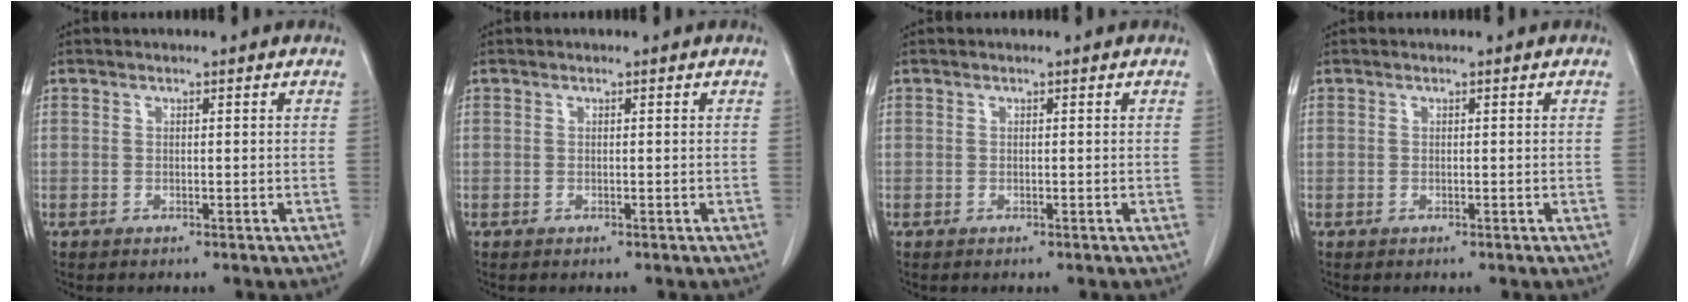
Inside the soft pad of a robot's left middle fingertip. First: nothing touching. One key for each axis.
{"total": 0.0}
{"total": 0.0}
{"total": 0.0}